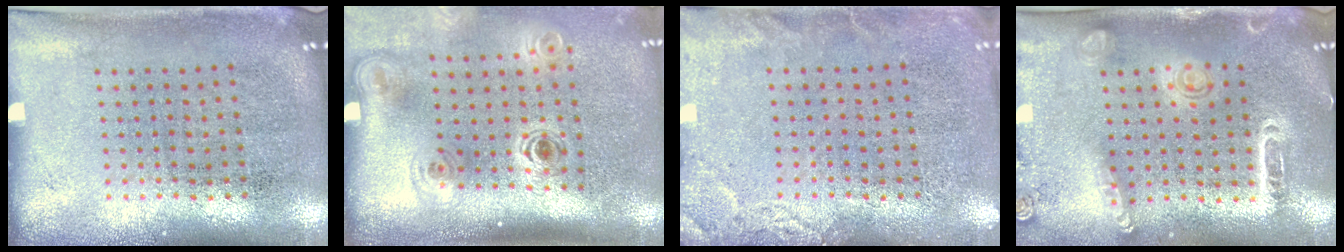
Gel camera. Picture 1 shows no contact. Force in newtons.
{"total": 2.1, "press": 1.4, "slide": 1.5}
{"total": 2.4, "press": 2.4, "slide": 0.3}
{"total": 1.6, "press": 1.5, "slide": 0.5}